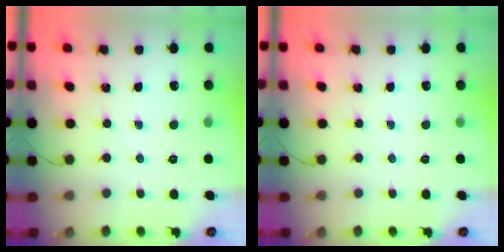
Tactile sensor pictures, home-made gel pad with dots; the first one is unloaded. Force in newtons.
{"total": 0.0}